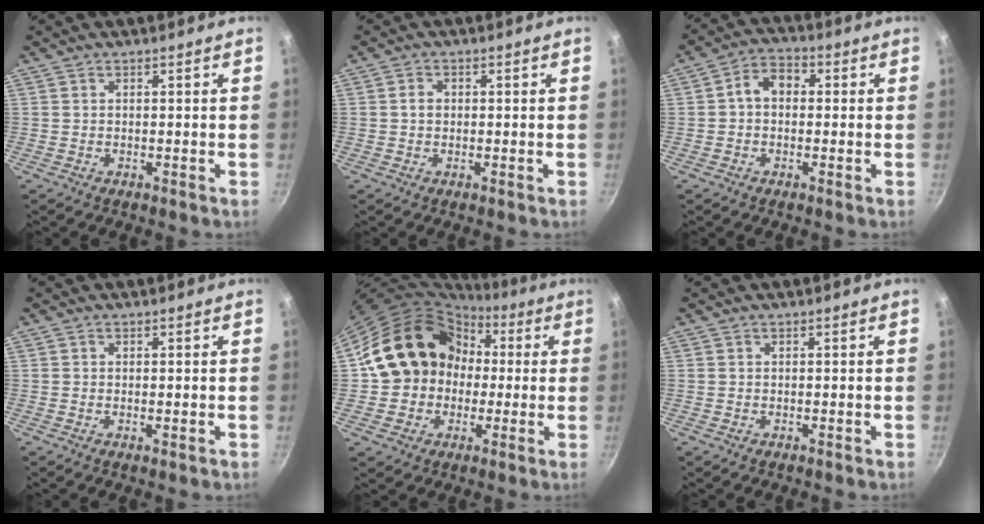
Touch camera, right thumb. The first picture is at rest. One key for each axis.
{"total": 1.7, "fx": 0.0, "fy": 1.4, "fz": 0.9, "tx": -0.011, "ty": 0.006, "tz": -0.001}
{"total": 5.7, "fx": 0.3, "fy": 4.2, "fz": 3.8, "tx": -0.045, "ty": 0.016, "tz": -0.009}
{"total": 0.7, "fx": 0.0, "fy": 0.2, "fz": 0.6, "tx": -0.011, "ty": -0.002, "tz": -0.001}
{"total": 17.6, "fx": 1.5, "fy": 15.3, "fz": 8.6, "tx": -0.115, "ty": 0.053, "tz": 0.023}
{"total": 0.0}